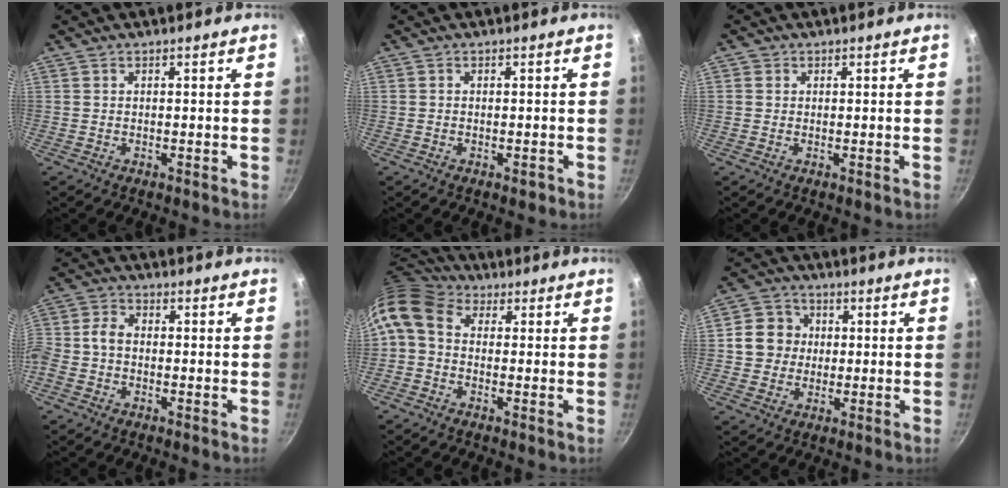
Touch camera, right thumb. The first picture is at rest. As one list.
[{"total": 1.1, "force": [-0.6, 0.6, 0.7], "torque": [-0.010, 0.003, -0.008]}, {"total": 1.2, "force": [0.2, 1.2, 0.2], "torque": [0.002, 0.000, -0.001]}, {"total": 5.5, "force": [-1.3, 4.0, 3.4], "torque": [-0.075, 0.026, -0.042]}, {"total": 10.3, "force": [1.4, 7.8, 6.6], "torque": [-0.132, 0.027, 0.006]}, {"total": 7.6, "force": [0.7, 7.1, 2.6], "torque": [-0.009, 0.011, -0.001]}]